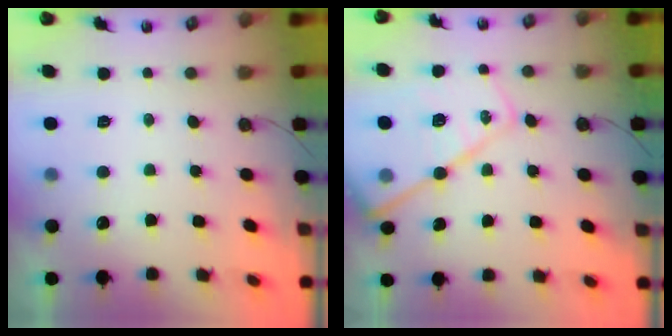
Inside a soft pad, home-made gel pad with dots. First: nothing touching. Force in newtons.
{"total": 18.3, "press": 18.3, "slide": 1.4}